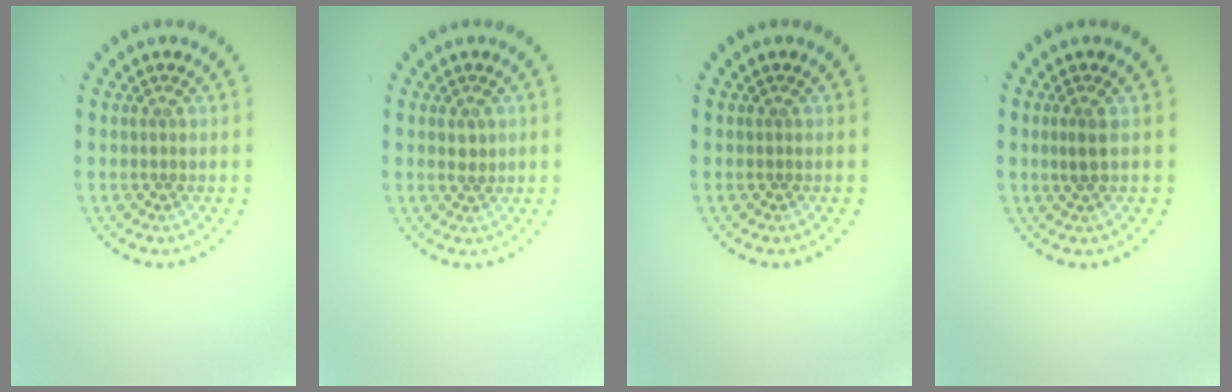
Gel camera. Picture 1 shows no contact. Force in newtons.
{"total": 1.0, "press": 1.0, "slide": 0.4}
{"total": 0.0}
{"total": 1.3, "press": 1.0, "slide": 0.8}